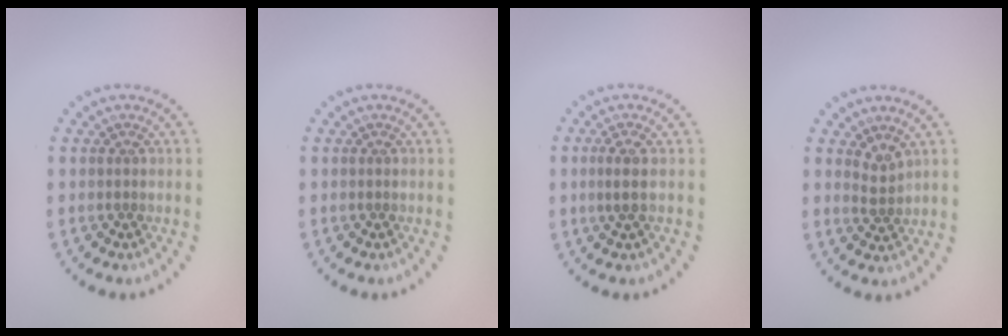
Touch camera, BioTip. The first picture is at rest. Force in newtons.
{"total": 0.0}
{"total": 1.7, "press": 1.4, "slide": 0.9}
{"total": 1.6, "press": 1.1, "slide": 1.3}